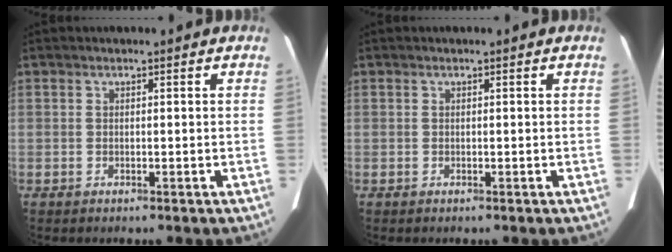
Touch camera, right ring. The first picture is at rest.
{"total": 0.0}